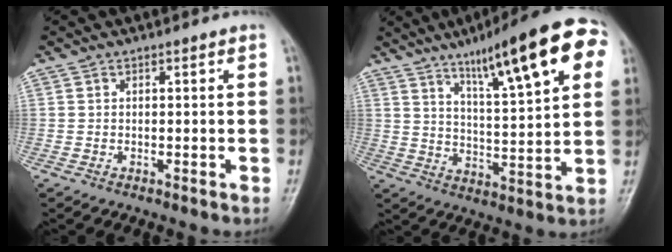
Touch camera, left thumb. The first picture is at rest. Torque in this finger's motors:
{"motor_torque": [0.50, 0.51, 1.61, -1.16, 0.20]}